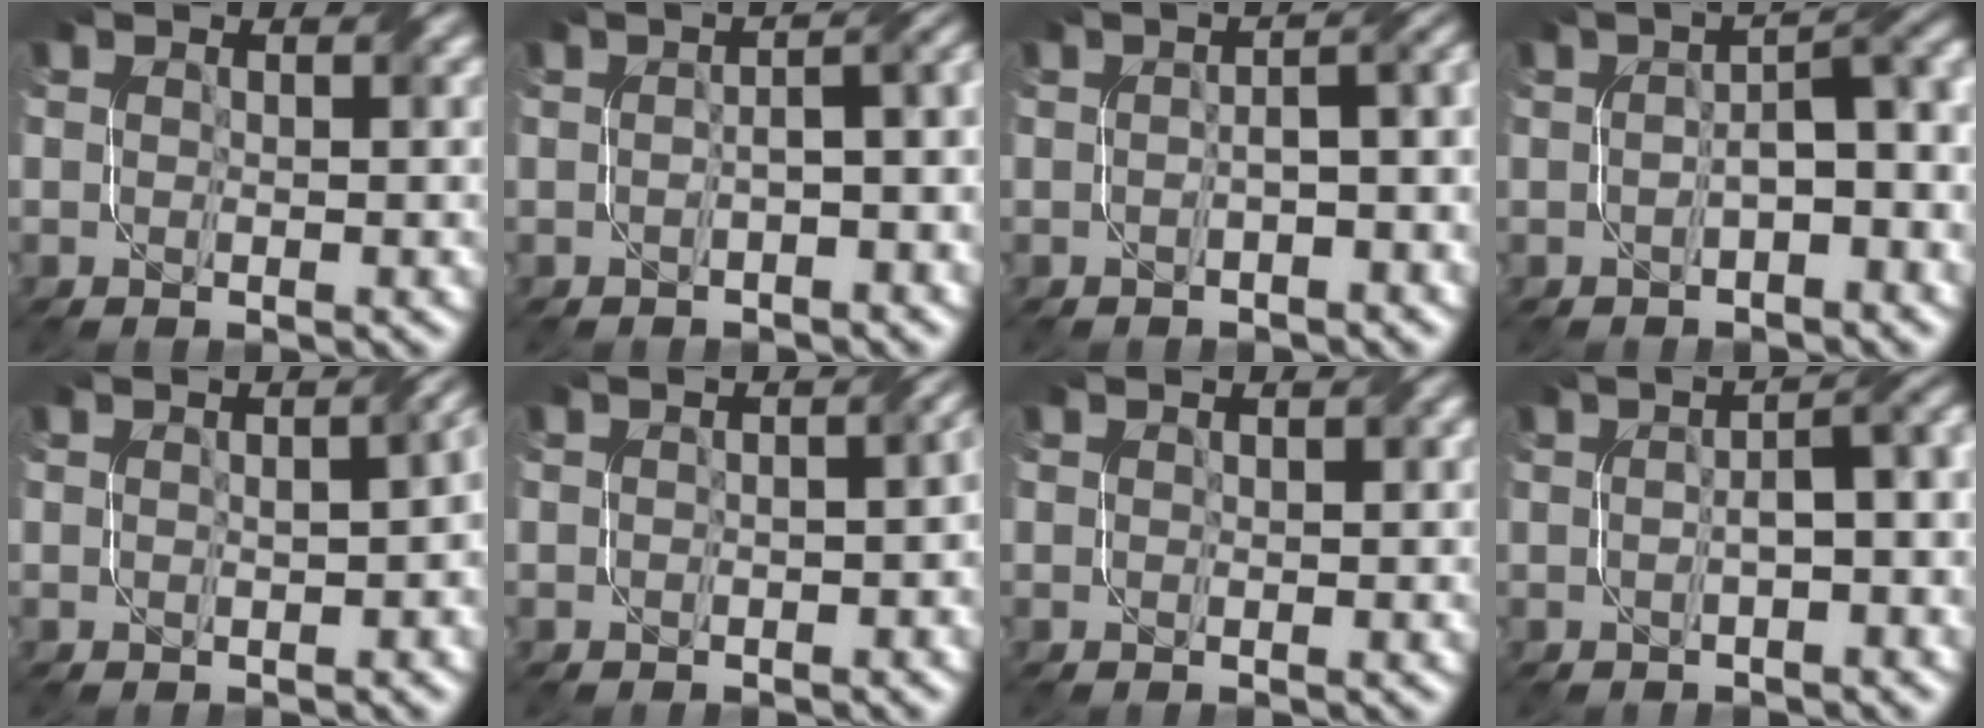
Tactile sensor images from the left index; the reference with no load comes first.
{"total": 5.0, "force": [-0.7, 2.0, 4.5], "torque": [-0.043, 0.011, -0.011]}
{"total": 5.0, "force": [-0.7, 1.9, 4.5], "torque": [-0.044, 0.012, -0.011]}
{"total": 5.2, "force": [-0.8, 1.8, 4.9], "torque": [-0.068, 0.010, -0.011]}
{"total": 4.0, "force": [0.0, 1.7, 3.6], "torque": [-0.032, 0.004, 0.011]}
{"total": 3.7, "force": [-0.4, 1.9, 3.1], "torque": [-0.019, 0.000, 0.002]}
{"total": 0.8, "force": [0.3, 0.3, 0.6], "torque": [-0.009, 0.005, 0.004]}
{"total": 5.4, "force": [-0.2, 2.0, 5.1], "torque": [-0.053, 0.015, -0.002]}